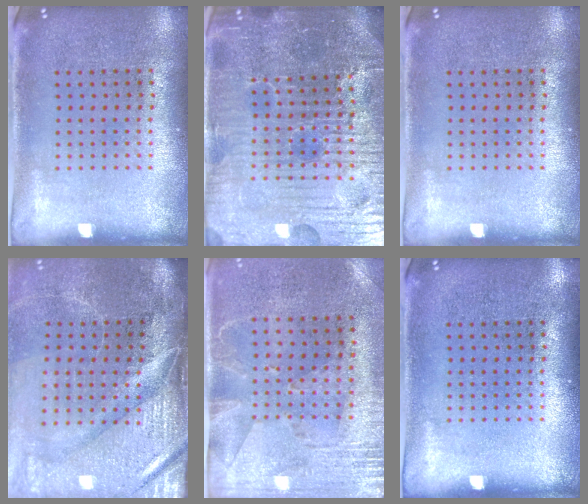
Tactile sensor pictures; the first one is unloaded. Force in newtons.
{"total": 6.3, "press": 5.8, "slide": 2.3}
{"total": 0.0}
{"total": 4.6, "press": 3.9, "slide": 2.5}
{"total": 2.7, "press": 2.3, "slide": 1.5}
{"total": 0.0}